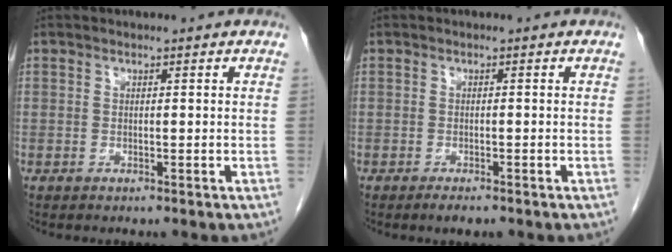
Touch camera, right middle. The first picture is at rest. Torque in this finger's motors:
{"motor_torque": [0.48, -0.61, 0.14, 0.05]}